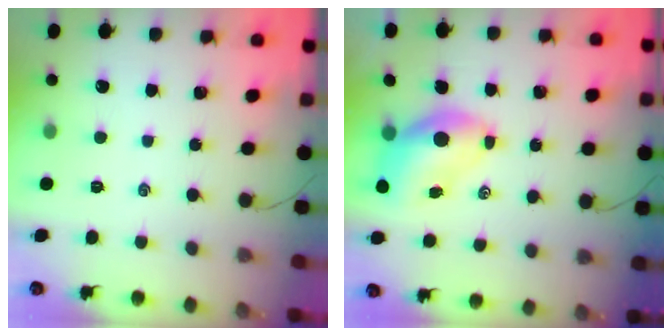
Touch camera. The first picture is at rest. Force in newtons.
{"total": 7.0, "press": 6.8, "slide": 1.6}